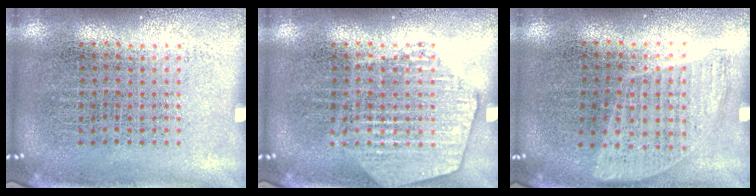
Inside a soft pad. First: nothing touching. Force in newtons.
{"total": 2.4, "press": 2.4, "slide": 0.3}
{"total": 0.9, "press": 0.8, "slide": 0.4}